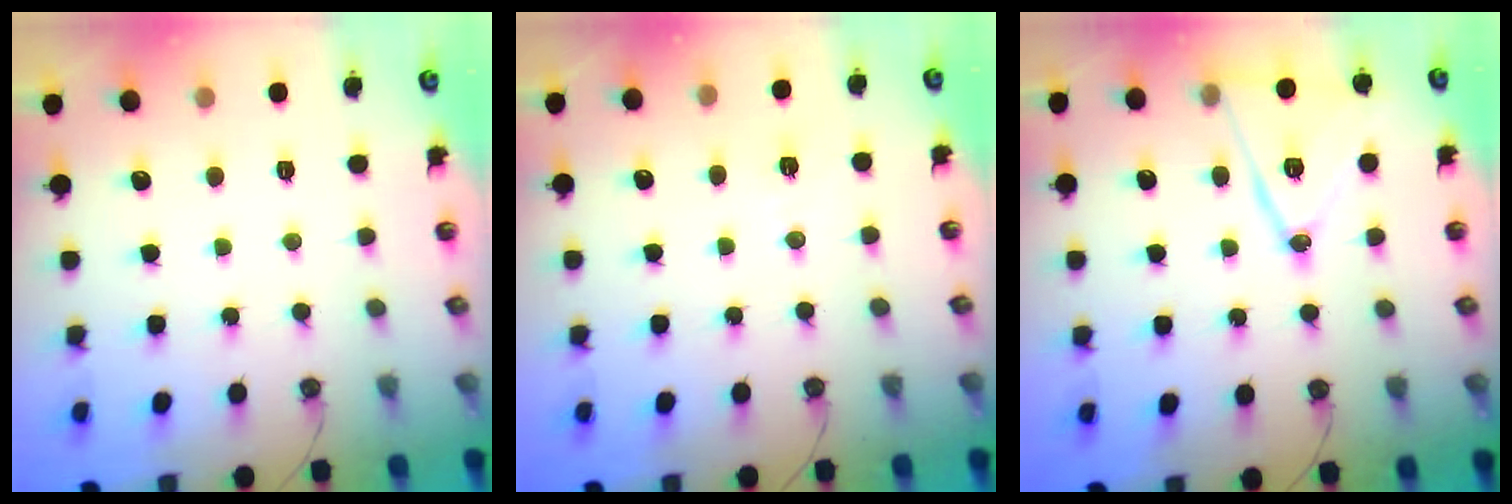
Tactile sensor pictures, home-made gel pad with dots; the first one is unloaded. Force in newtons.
{"total": 7.2, "press": 5.6, "slide": 4.5}
{"total": 14.7, "press": 14.4, "slide": 3.4}